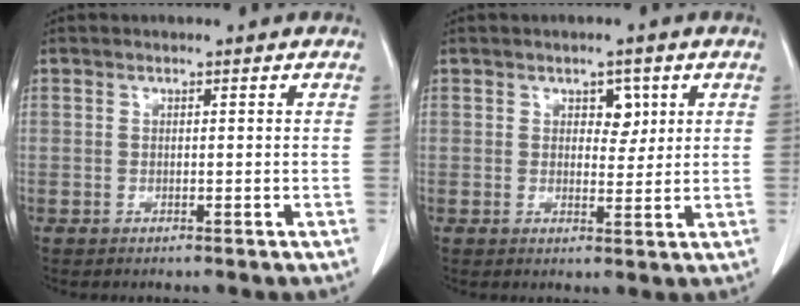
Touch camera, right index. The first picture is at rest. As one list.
[{"total": 3.1, "force": [1.3, 1.9, 2.1], "torque": [-0.022, 0.003, 0.020]}]